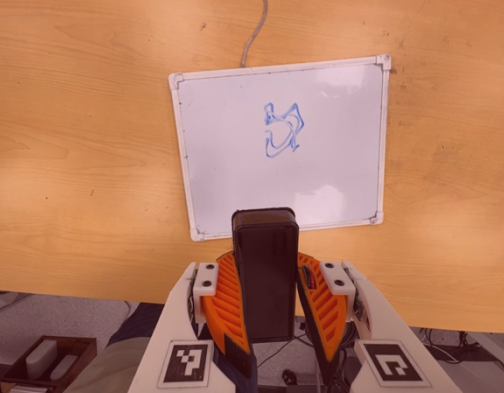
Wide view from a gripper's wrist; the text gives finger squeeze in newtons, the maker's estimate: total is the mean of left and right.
{"total": 9.5, "left": 9.6, "right": 9.4}